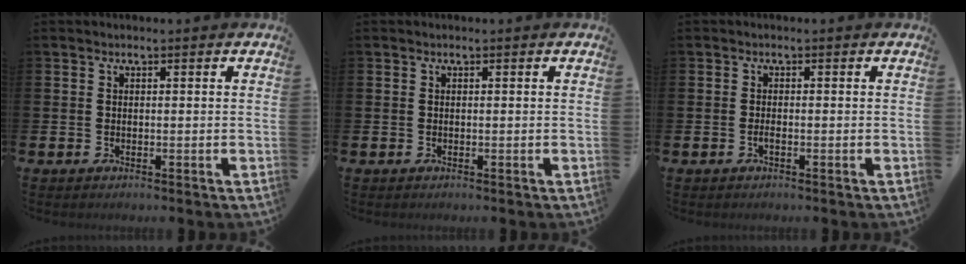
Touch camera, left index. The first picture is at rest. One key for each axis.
{"total": 0.0}
{"total": 0.7, "fx": -0.4, "fy": 0.1, "fz": 0.5, "tx": -0.017, "ty": -0.002, "tz": -0.004}